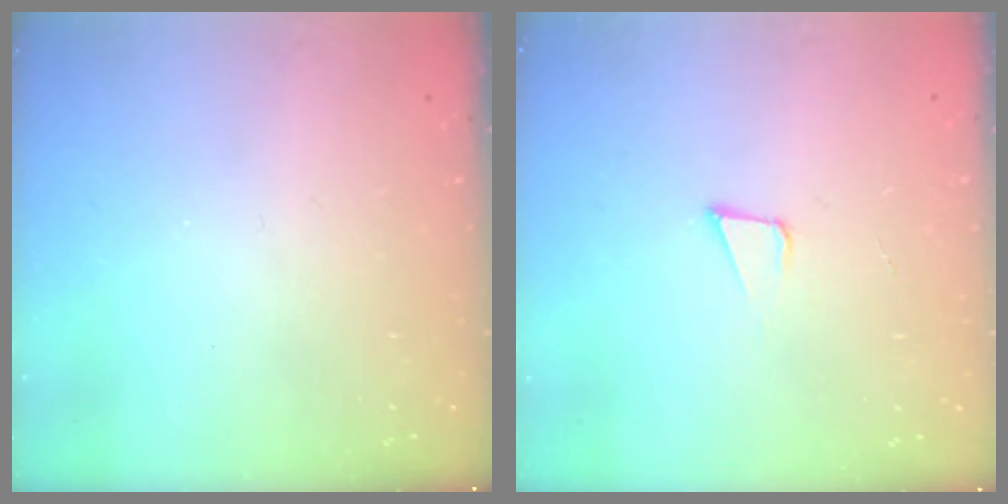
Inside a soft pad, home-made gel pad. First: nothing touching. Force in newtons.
{"total": 3.1, "press": 1.7, "slide": 2.6}